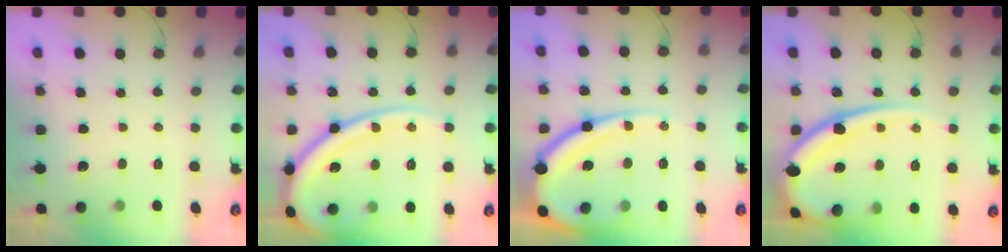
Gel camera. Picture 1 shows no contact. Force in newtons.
{"total": 20.8, "press": 20.8, "slide": 1.8}
{"total": 18.6, "press": 18.5, "slide": 2.0}
{"total": 19.2, "press": 19.0, "slide": 2.7}